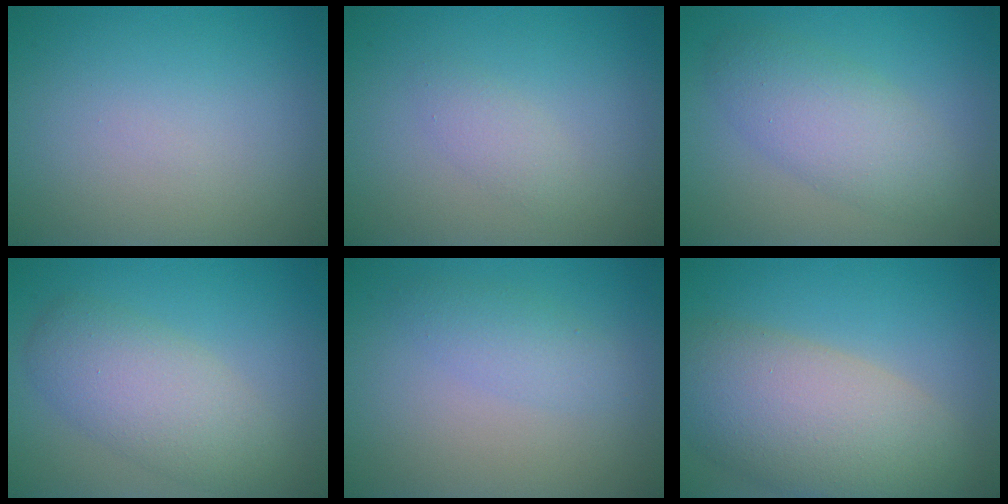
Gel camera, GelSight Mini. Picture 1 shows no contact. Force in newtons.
{"total": 1.4, "press": 1.4, "slide": 0.1}
{"total": 4.4, "press": 4.4, "slide": 0.1}
{"total": 5.1, "press": 5.1, "slide": 0.2}
{"total": 1.9, "press": 1.9, "slide": 0.1}
{"total": 9.2, "press": 9.2, "slide": 0.6}